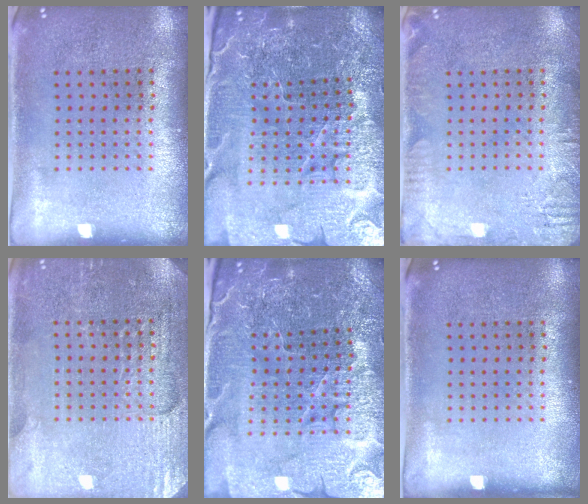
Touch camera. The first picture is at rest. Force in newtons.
{"total": 5.5, "press": 5.2, "slide": 1.9}
{"total": 2.3, "press": 2.3, "slide": 0.2}
{"total": 3.2, "press": 3.1, "slide": 0.6}
{"total": 4.9, "press": 4.7, "slide": 1.4}
{"total": 0.0}